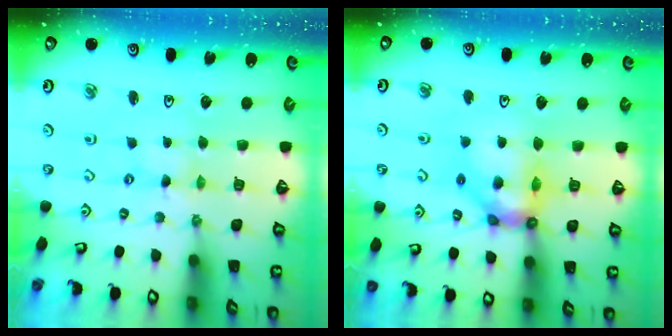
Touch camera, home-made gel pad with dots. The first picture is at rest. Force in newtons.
{"total": 12.1, "press": 12.0, "slide": 1.3}